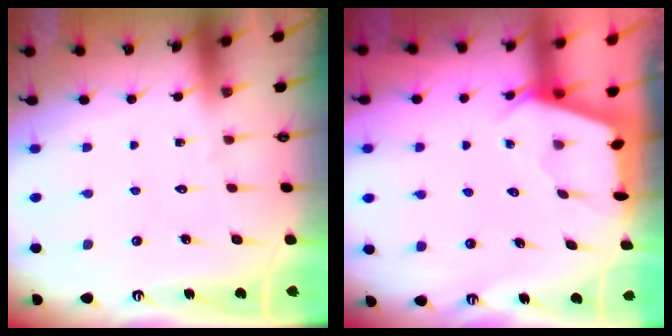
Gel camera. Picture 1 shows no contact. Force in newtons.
{"total": 2.5, "press": 2.5, "slide": 0.3}